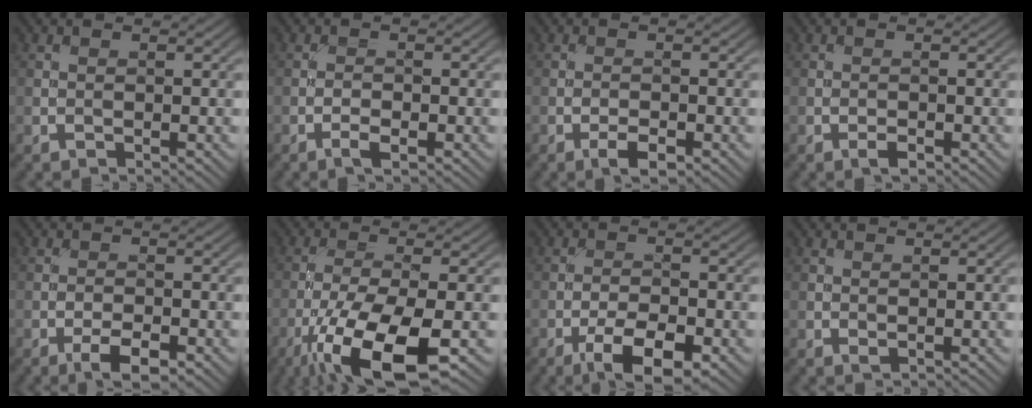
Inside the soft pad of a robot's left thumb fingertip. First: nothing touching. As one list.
[{"total": 1.9, "force": [-1.1, 0.5, 1.4], "torque": [-0.027, 0.002, -0.024]}, {"total": 2.5, "force": [-1.4, 0.9, 1.8], "torque": [-0.031, 0.001, -0.029]}, {"total": 1.2, "force": [-0.7, 0.5, 0.9], "torque": [-0.014, 0.001, -0.015]}, {"total": 3.6, "force": [-2.0, 1.2, 2.7], "torque": [-0.045, 0.001, -0.036]}, {"total": 13.1, "force": [-6.7, 4.0, 10.6], "torque": [-0.213, -0.020, -0.121]}, {"total": 7.2, "force": [-4.0, 2.5, 5.4], "torque": [-0.091, 0.001, -0.069]}, {"total": 0.5, "force": [0.1, 0.3, 0.4], "torque": [-0.008, -0.001, 0.001]}]